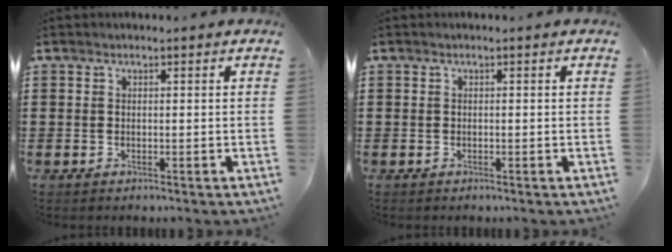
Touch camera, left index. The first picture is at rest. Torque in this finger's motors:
{"motor_torque": [-0.11, 0.11, 0.05, -0.01]}